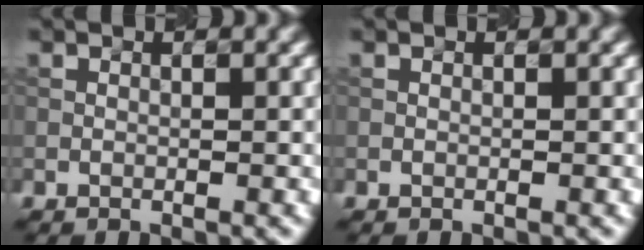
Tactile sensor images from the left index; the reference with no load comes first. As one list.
[{"total": 0.0}]